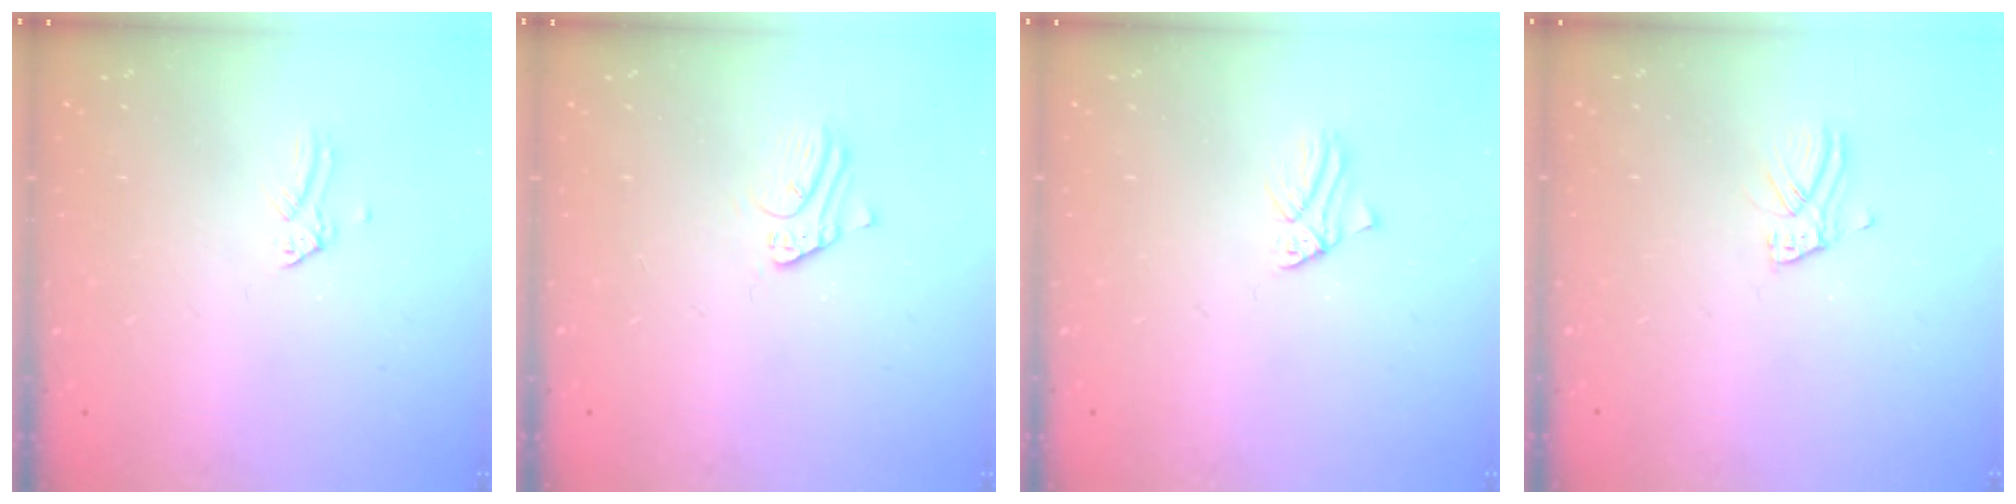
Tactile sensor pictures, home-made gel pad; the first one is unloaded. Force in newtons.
{"total": 3.2, "press": 3.2, "slide": 0.2}
{"total": 1.1, "press": 1.1, "slide": 0.2}
{"total": 5.0, "press": 5.0, "slide": 0.4}